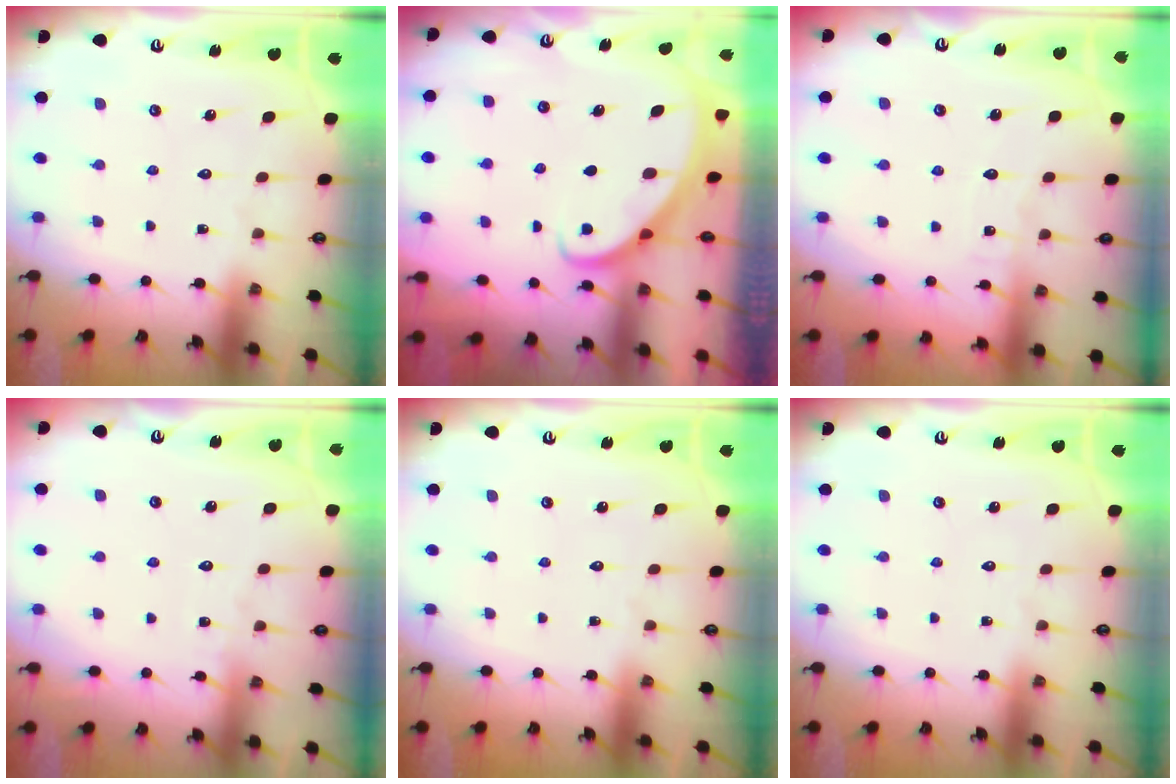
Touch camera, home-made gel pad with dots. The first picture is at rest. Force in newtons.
{"total": 2.5, "press": 2.5, "slide": 0.2}
{"total": 3.1, "press": 3.1, "slide": 0.4}
{"total": 3.6, "press": 3.6, "slide": 0.3}
{"total": 0.0}
{"total": 0.0}